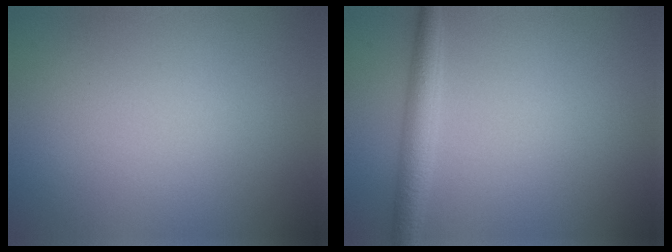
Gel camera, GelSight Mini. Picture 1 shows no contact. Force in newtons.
{"total": 2.6, "press": 2.6, "slide": 0.1}